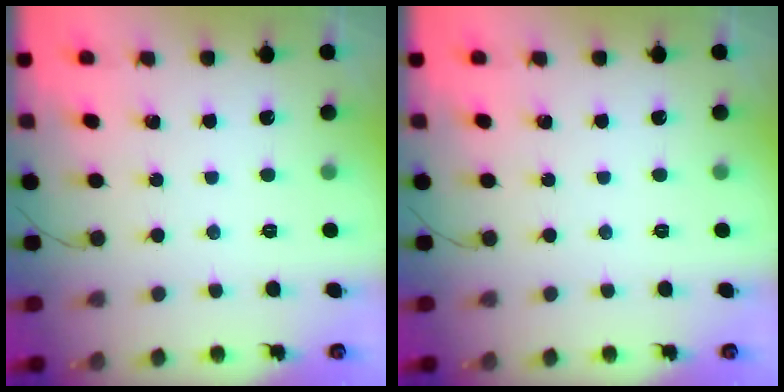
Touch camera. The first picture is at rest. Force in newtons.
{"total": 0.0}